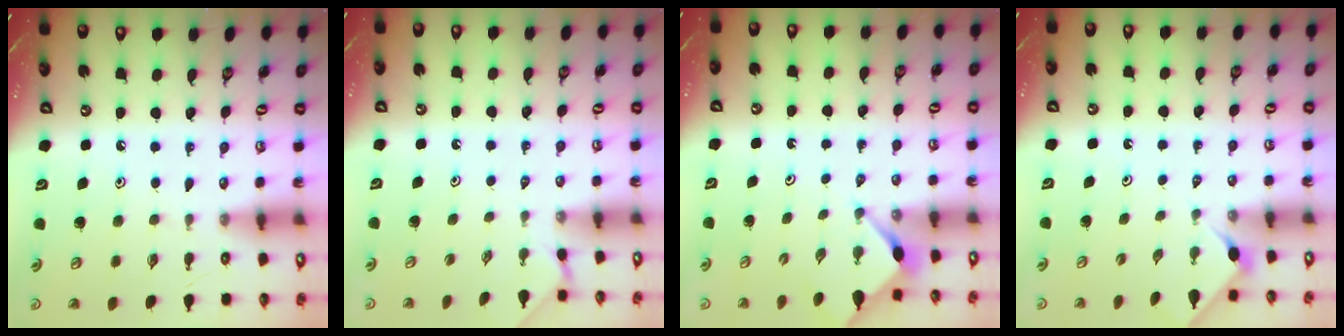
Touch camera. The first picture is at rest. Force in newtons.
{"total": 0.9, "press": 0.9, "slide": 0.3}
{"total": 2.9, "press": 2.9, "slide": 0.3}
{"total": 1.9, "press": 1.8, "slide": 0.4}